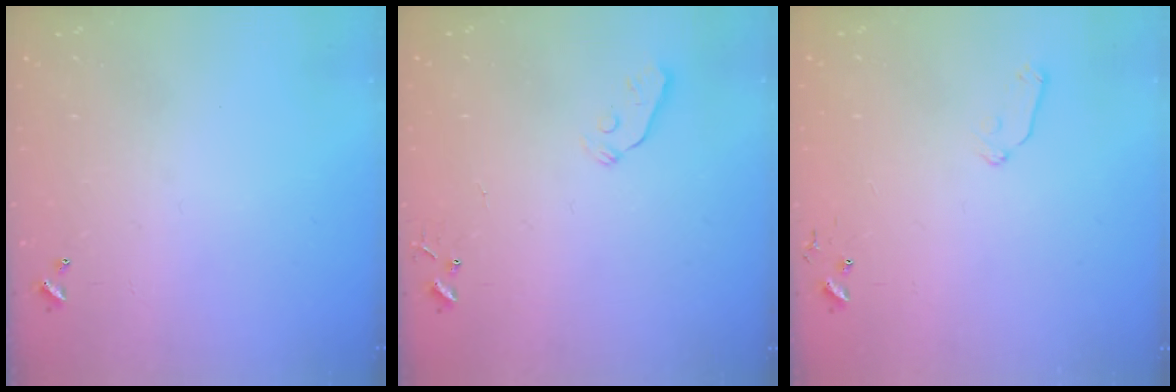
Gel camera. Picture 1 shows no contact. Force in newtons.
{"total": 3.3, "press": 3.2, "slide": 0.7}
{"total": 6.5, "press": 6.4, "slide": 1.0}